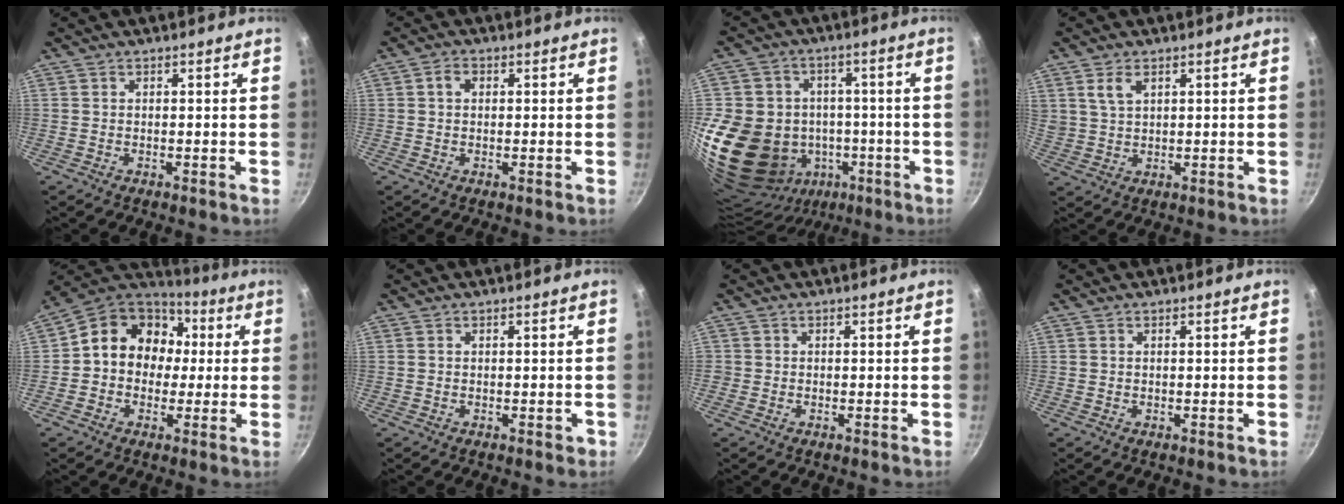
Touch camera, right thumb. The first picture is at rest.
{"total": 2.3, "force": [0.5, 1.7, 1.4], "torque": [-0.020, 0.005, 0.005]}
{"total": 23.6, "force": [-4.3, 20.2, 11.4], "torque": [-0.210, 0.030, -0.042]}
{"total": 4.3, "force": [2.1, 2.5, 2.7], "torque": [-0.043, -0.005, 0.047]}
{"total": 14.8, "force": [1.4, 12.6, 7.5], "torque": [-0.082, 0.036, 0.004]}
{"total": 1.1, "force": [-0.2, 0.8, 0.7], "torque": [-0.004, 0.003, -0.002]}
{"total": 1.0, "force": [-0.2, 0.9, 0.1], "torque": [0.001, 0.002, -0.005]}
{"total": 0.0}